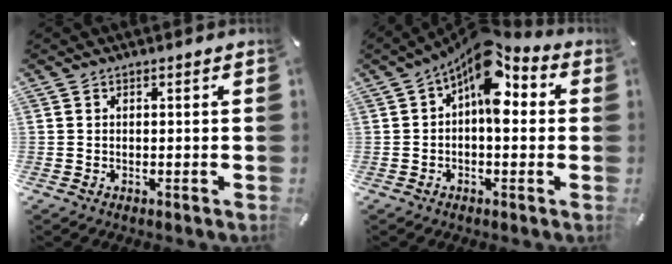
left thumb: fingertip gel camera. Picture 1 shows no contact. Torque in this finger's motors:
{"motor_torque": [0.77, 1.21, 2.29, -0.47, 0.22]}